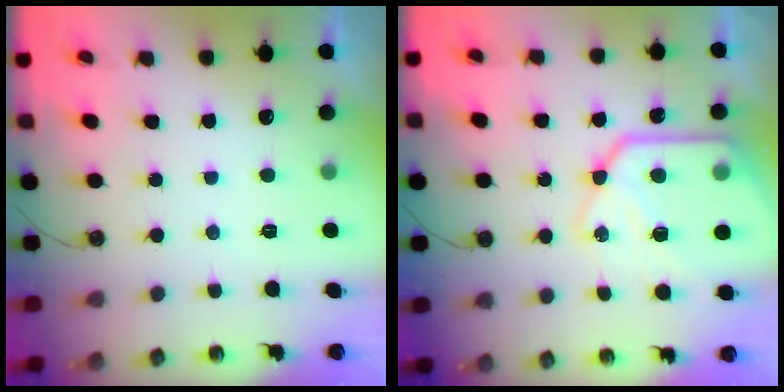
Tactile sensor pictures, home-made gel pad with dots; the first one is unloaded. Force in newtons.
{"total": 19.7, "press": 19.6, "slide": 2.2}